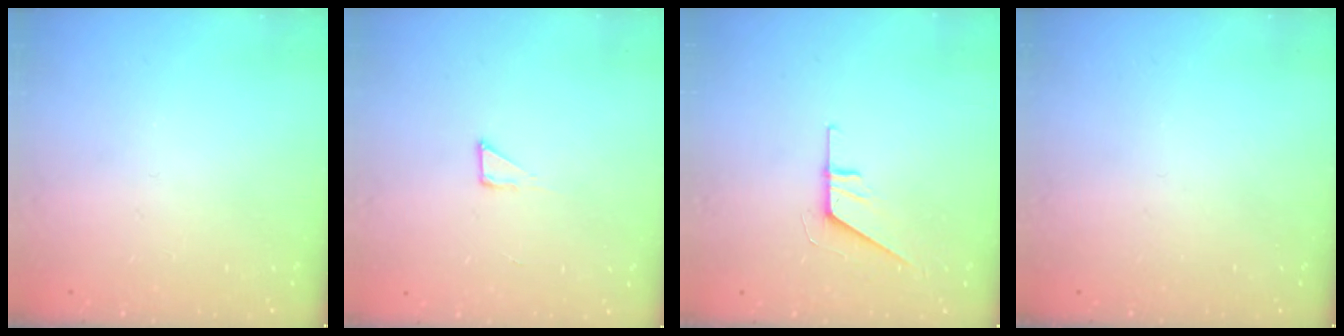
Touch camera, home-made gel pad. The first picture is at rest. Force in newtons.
{"total": 3.7, "press": 3.7, "slide": 0.4}
{"total": 5.9, "press": 5.9, "slide": 0.6}
{"total": 0.0}